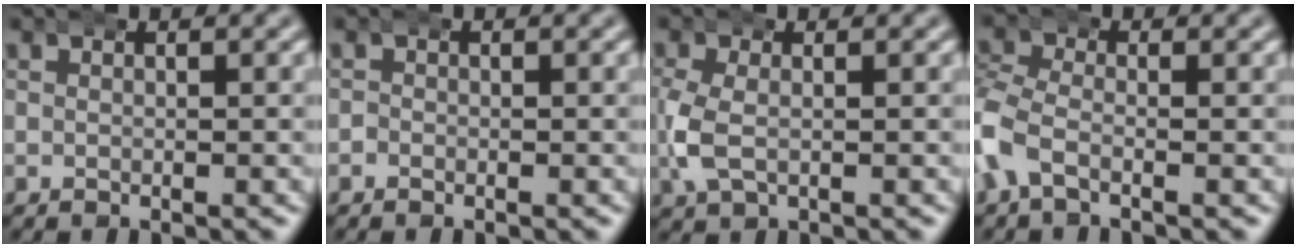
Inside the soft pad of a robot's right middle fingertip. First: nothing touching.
{"total": 0.5, "force": [-0.5, 0.0, -0.2], "torque": [0.002, -0.003, -0.009]}
{"total": 2.7, "force": [-0.4, 1.9, 1.9], "torque": [-0.059, -0.002, -0.003]}
{"total": 3.0, "force": [-1.5, 2.1, 1.6], "torque": [-0.074, -0.015, -0.025]}